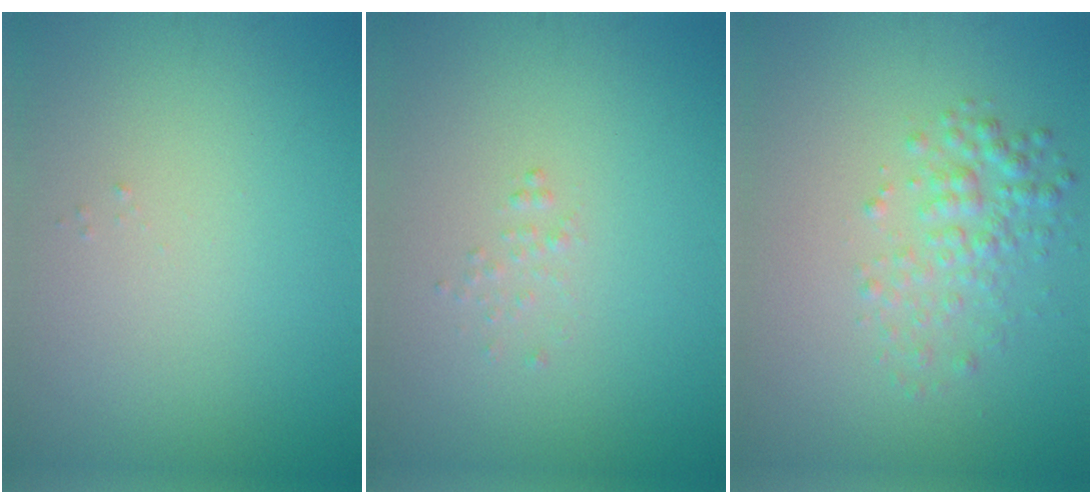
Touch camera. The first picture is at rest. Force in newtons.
{"total": 0.7, "press": 0.7, "slide": 0.1}
{"total": 2.8, "press": 2.8, "slide": 0.0}